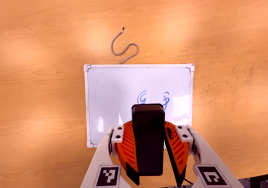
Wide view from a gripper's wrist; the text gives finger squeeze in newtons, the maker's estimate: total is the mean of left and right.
{"total": 10.0, "left": 9.7, "right": 10.2}